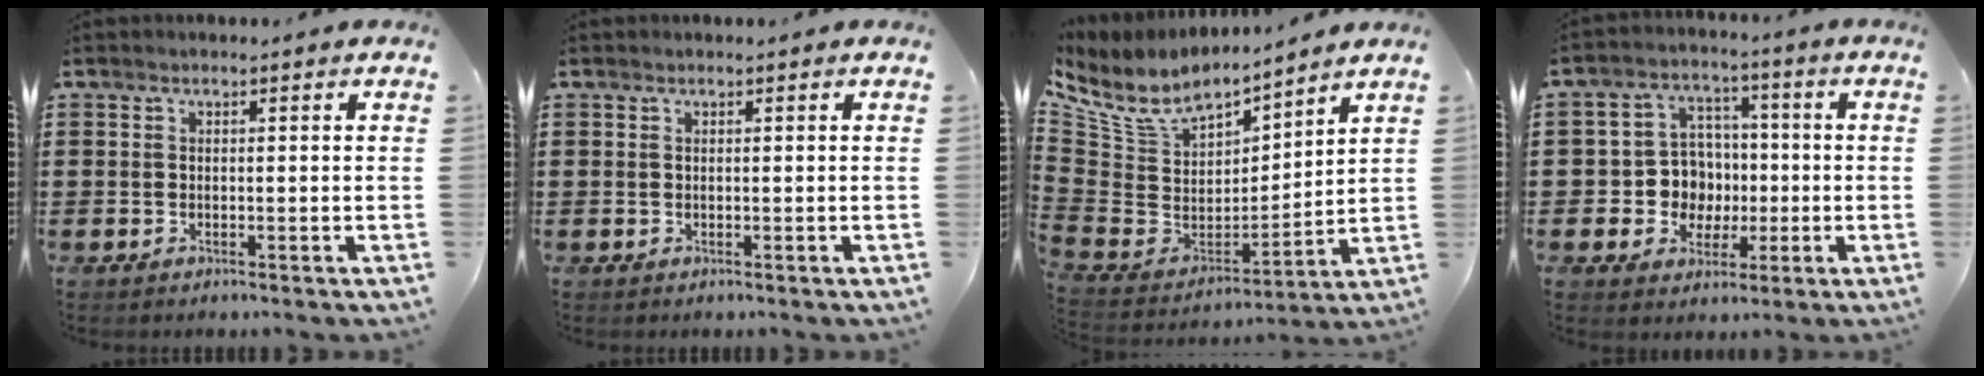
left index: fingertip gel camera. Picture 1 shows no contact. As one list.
[{"total": 0.0}, {"total": 8.2, "force": [6.0, 4.0, 3.9], "torque": [-0.109, -0.044, 0.107]}, {"total": 7.6, "force": [-0.5, 7.3, 2.3], "torque": [-0.061, 0.016, -0.002]}]